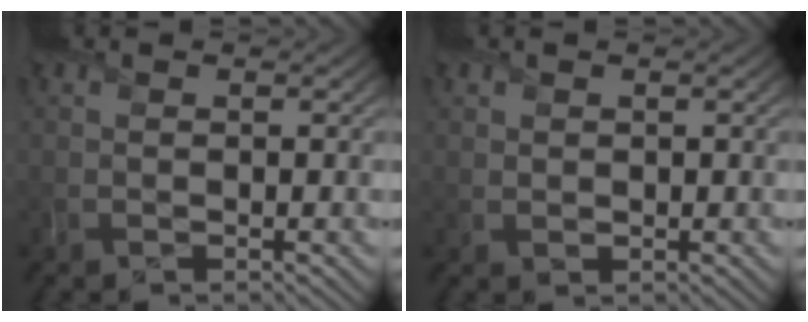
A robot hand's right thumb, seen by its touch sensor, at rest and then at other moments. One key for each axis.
{"total": 1.1, "fx": 0.5, "fy": 1.0, "fz": 0.2, "tx": -0.010, "ty": -0.005, "tz": 0.010}